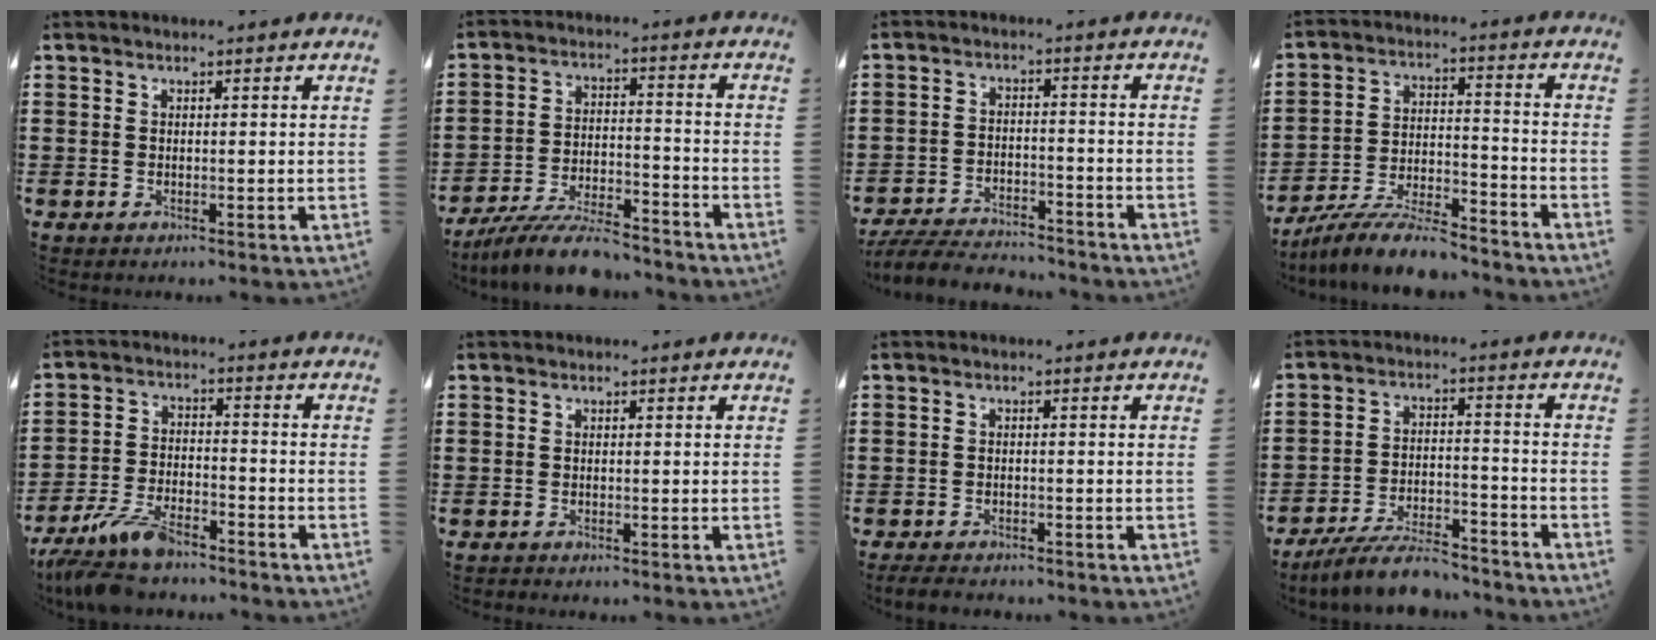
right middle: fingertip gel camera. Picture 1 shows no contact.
{"total": 8.8, "force": [-8.0, 1.2, 3.5], "torque": [-0.061, 0.015, -0.150]}
{"total": 5.9, "force": [-5.7, 0.9, 1.1], "torque": [-0.025, 0.008, -0.112]}
{"total": 9.0, "force": [-8.2, 0.9, 3.6], "torque": [-0.069, 0.012, -0.158]}
{"total": 8.3, "force": [-6.9, 2.2, 4.0], "torque": [-0.091, 0.003, -0.134]}
{"total": 0.5, "force": [-0.5, 0.1, -0.1], "torque": [0.002, 0.001, -0.011]}
{"total": 2.1, "force": [-2.1, 0.4, 0.3], "torque": [-0.010, -0.001, -0.043]}
{"total": 8.5, "force": [-7.6, 1.6, 3.5], "torque": [-0.061, 0.016, -0.142]}